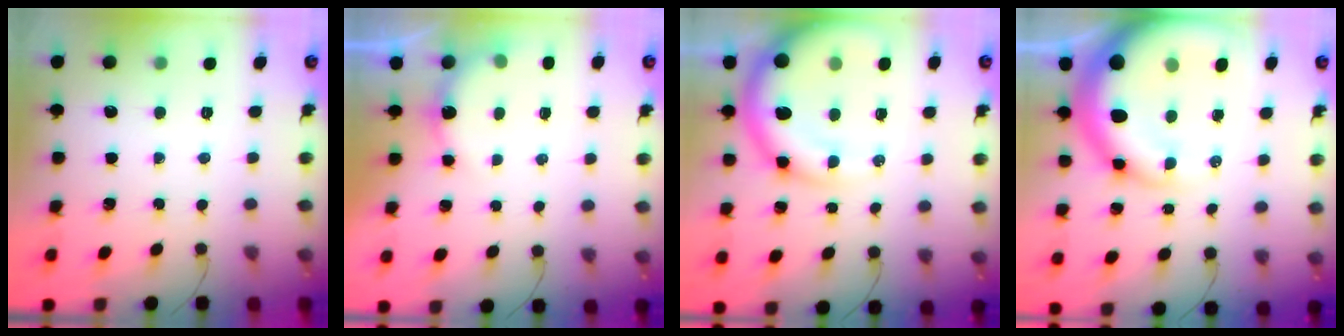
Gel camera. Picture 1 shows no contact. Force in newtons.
{"total": 3.8, "press": 3.8, "slide": 0.4}
{"total": 14.4, "press": 14.1, "slide": 3.1}
{"total": 21.5, "press": 20.9, "slide": 4.8}